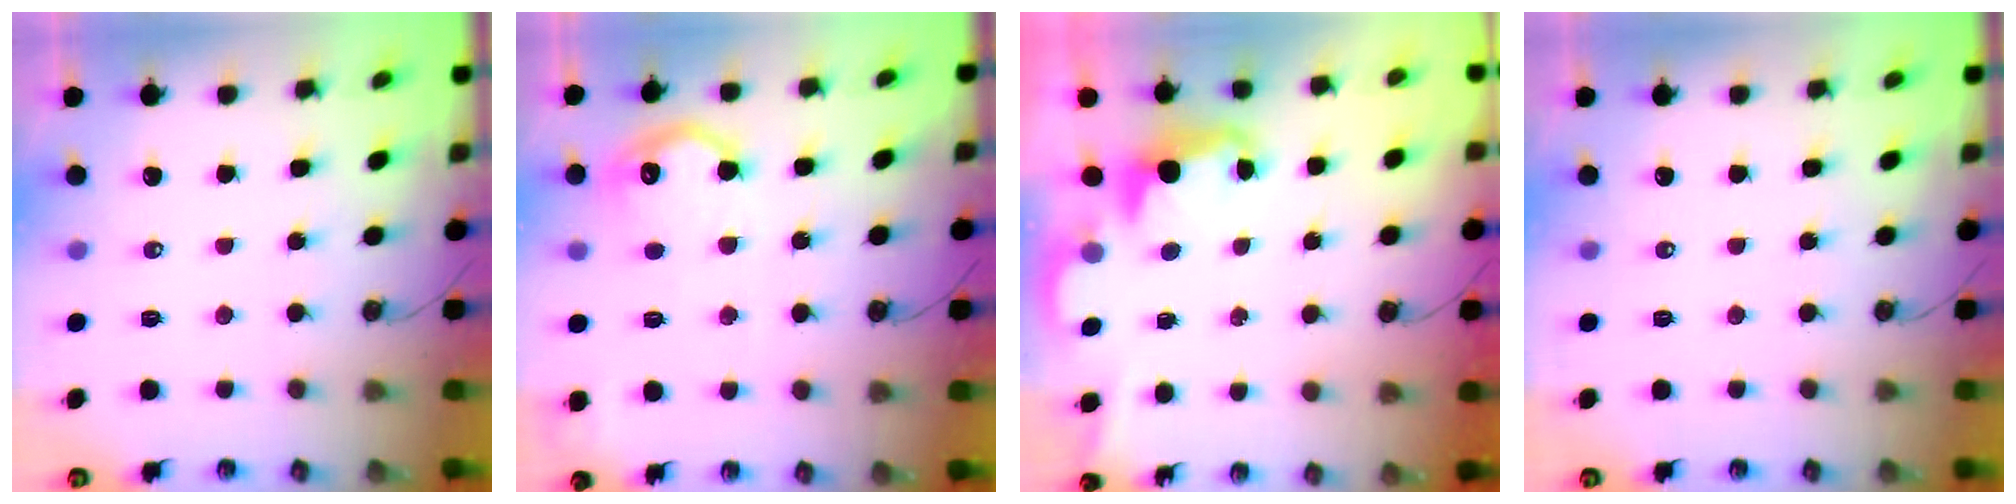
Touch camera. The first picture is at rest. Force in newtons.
{"total": 13.7, "press": 13.6, "slide": 0.7}
{"total": 2.4, "press": 2.3, "slide": 0.5}
{"total": 0.0}